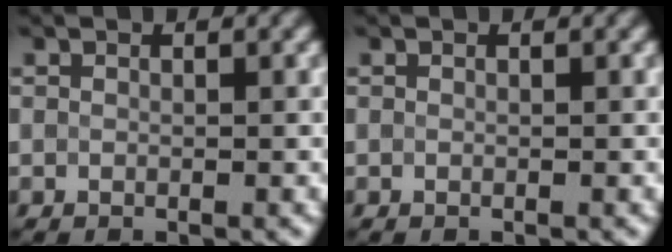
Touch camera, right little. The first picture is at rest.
{"total": 0.0}